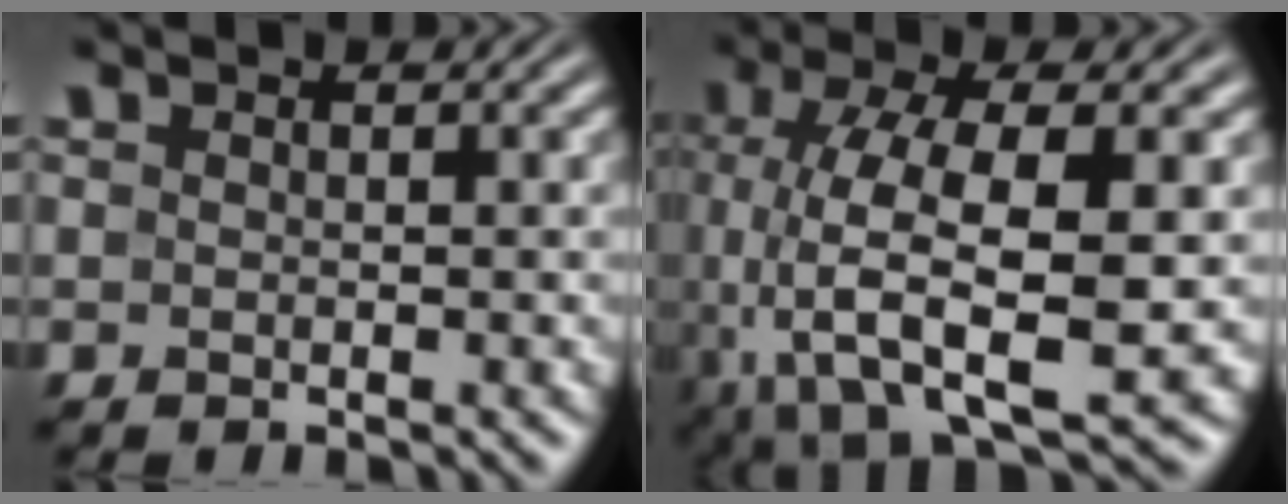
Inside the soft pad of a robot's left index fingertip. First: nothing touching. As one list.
[{"total": 10.5, "force": [-1.0, 4.1, 9.6], "torque": [-0.187, -0.010, -0.016]}]